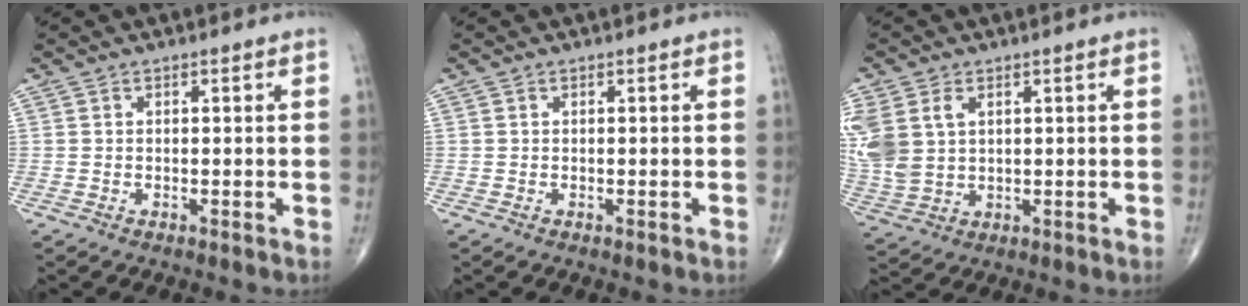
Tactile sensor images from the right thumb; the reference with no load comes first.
{"total": 0.0}
{"total": 12.0, "force": [3.2, 8.4, 8.0], "torque": [-0.207, -0.001, 0.077]}